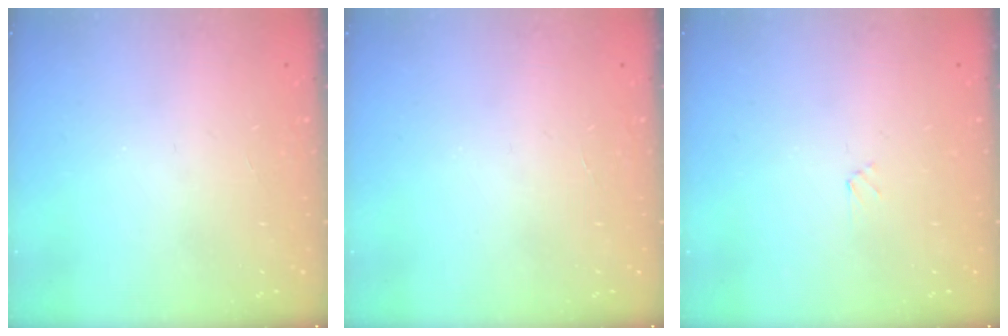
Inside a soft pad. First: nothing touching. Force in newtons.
{"total": 0.0}
{"total": 1.9, "press": 1.9, "slide": 0.2}